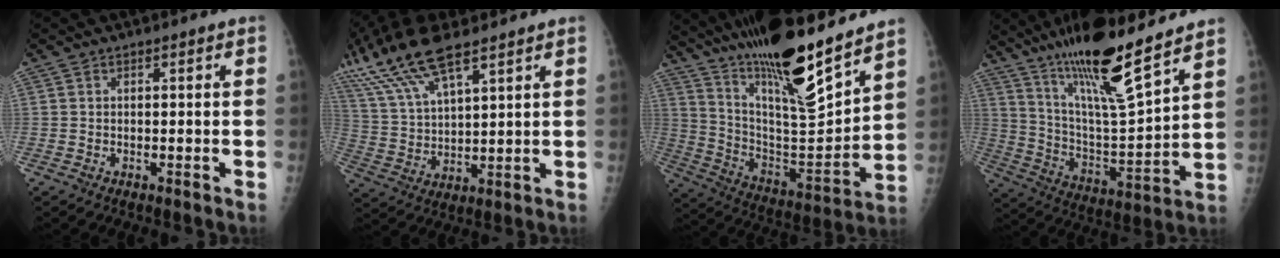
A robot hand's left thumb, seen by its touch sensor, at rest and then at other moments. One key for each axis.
{"total": 15.2, "fx": 10.3, "fy": 4.7, "fz": 10.1, "tx": -0.208, "ty": -0.017, "tz": 0.208}
{"total": 23.9, "fx": 18.2, "fy": 3.7, "fz": 15.0, "tx": -0.231, "ty": -0.092, "tz": 0.319}
{"total": 19.3, "fx": 14.1, "fy": 2.4, "fz": 13.0, "tx": -0.206, "ty": -0.076, "tz": 0.255}